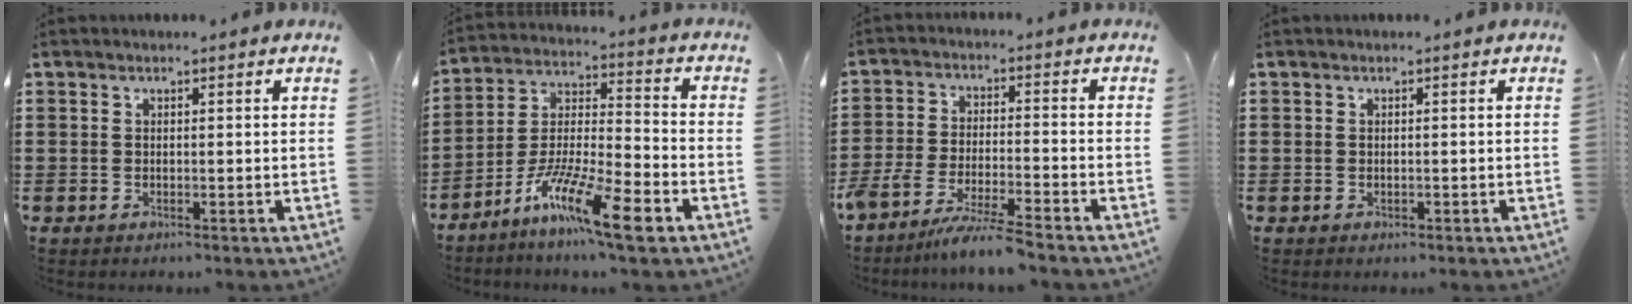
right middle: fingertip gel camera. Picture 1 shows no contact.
{"total": 12.3, "force": [-8.5, 1.6, 8.8], "torque": [-0.171, 0.008, -0.164]}
{"total": 6.8, "force": [-6.4, -0.6, 2.1], "torque": [-0.047, -0.013, -0.128]}
{"total": 0.0}